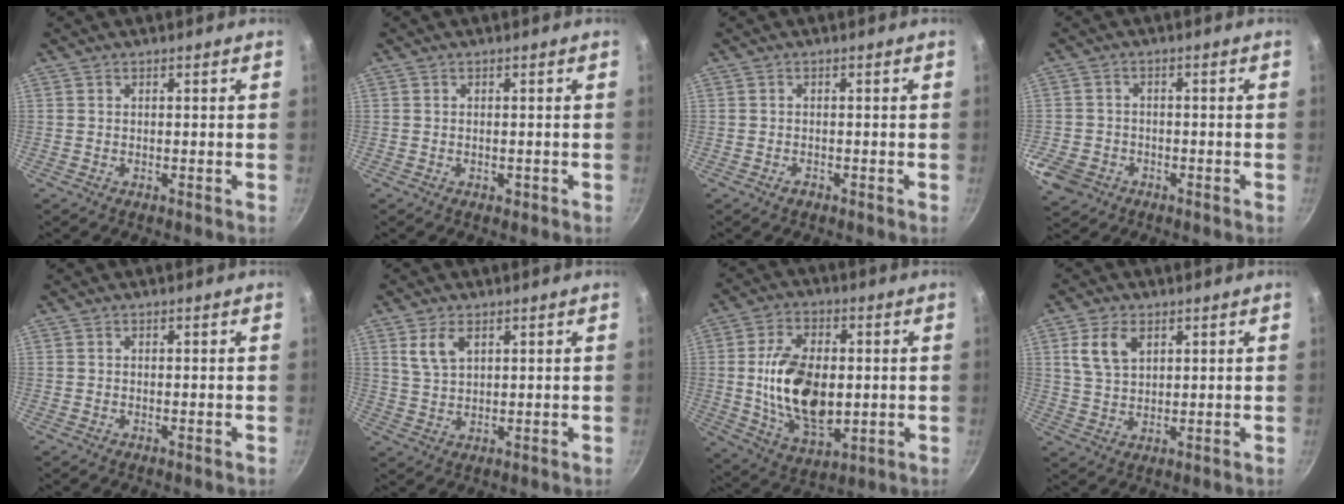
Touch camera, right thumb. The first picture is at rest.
{"total": 0.7, "force": [-0.3, 0.5, 0.4], "torque": [-0.003, 0.003, -0.002]}
{"total": 1.1, "force": [-0.7, 0.6, 0.6], "torque": [-0.007, 0.004, -0.011]}
{"total": 6.8, "force": [-3.2, 5.5, 2.3], "torque": [-0.054, 0.013, -0.051]}
{"total": 0.0}
{"total": 5.0, "force": [2.4, 2.7, 3.4], "torque": [-0.063, -0.008, 0.054]}
{"total": 17.0, "force": [-0.1, 9.9, 13.9], "torque": [-0.229, -0.008, 0.009]}
{"total": 7.0, "force": [2.9, 4.3, 4.7], "torque": [-0.083, -0.007, 0.060]}